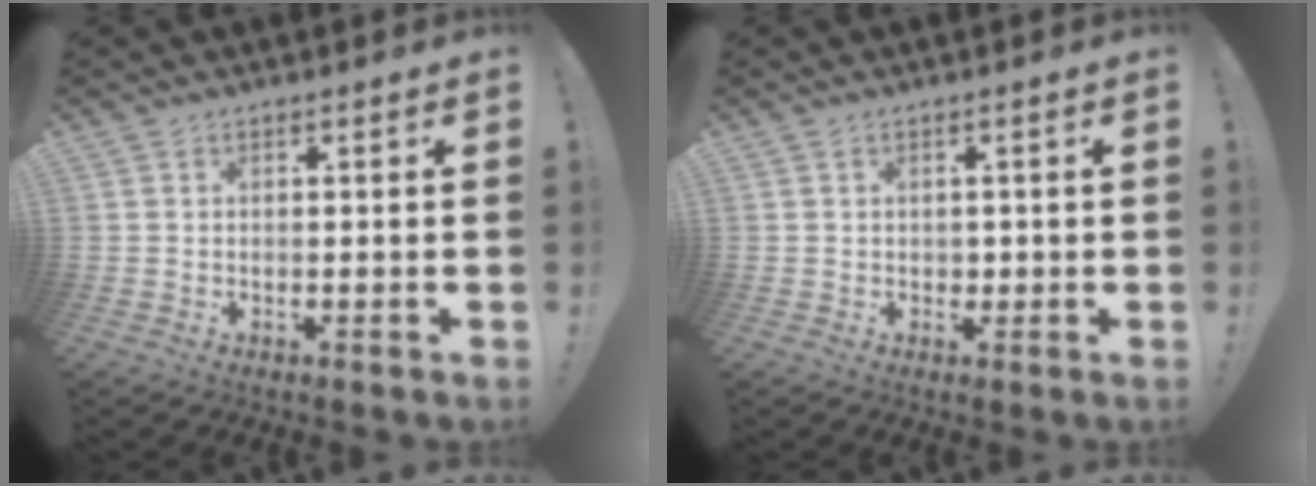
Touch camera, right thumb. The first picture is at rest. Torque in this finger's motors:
{"motor_torque": [-0.04, -0.17, 0.09, 0.00, -0.01]}